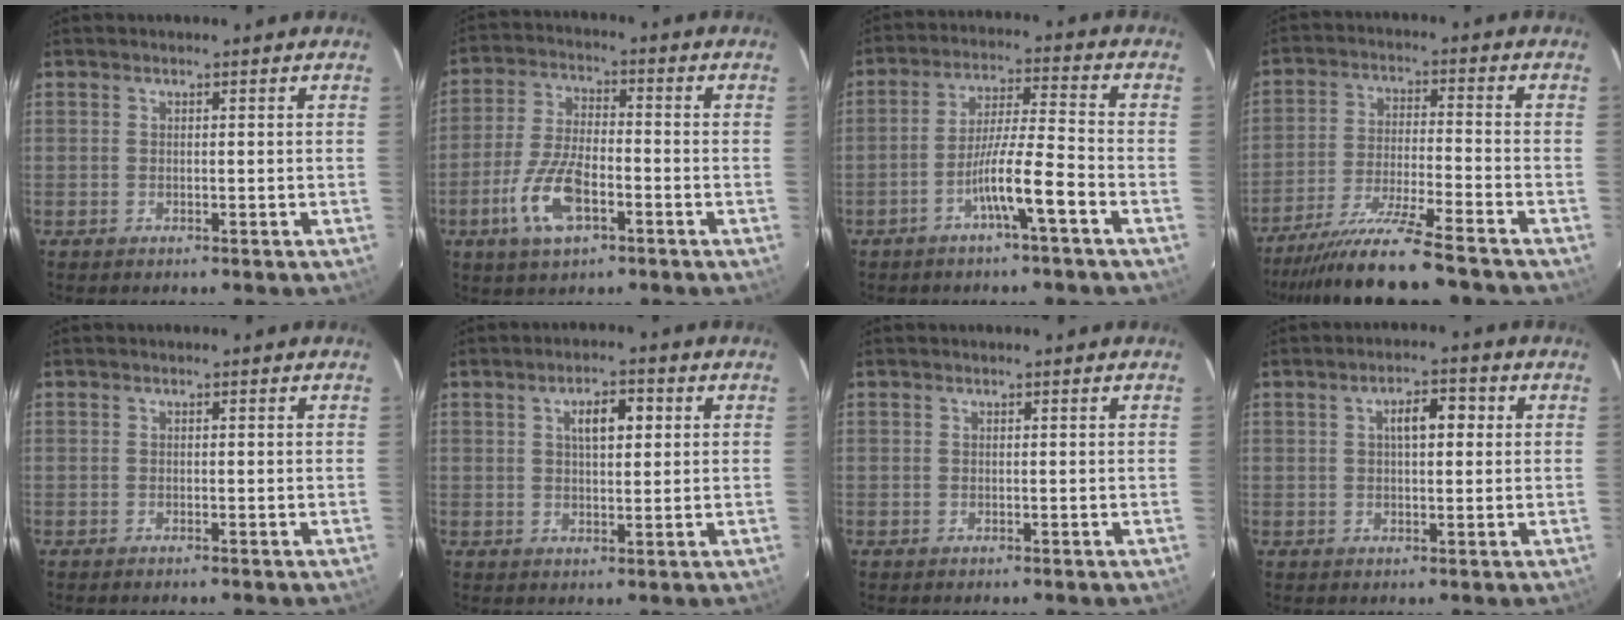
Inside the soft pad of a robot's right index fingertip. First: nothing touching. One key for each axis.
{"total": 9.7, "fx": -4.2, "fy": 3.5, "fz": 8.0, "tx": -0.175, "ty": -0.002, "tz": -0.079}
{"total": 8.4, "fx": -4.2, "fy": -0.3, "fz": 7.2, "tx": -0.133, "ty": 0.010, "tz": -0.077}
{"total": 13.1, "fx": -11.0, "fy": -0.5, "fz": 7.0, "tx": -0.116, "ty": -0.026, "tz": -0.187}
{"total": 0.7, "fx": -0.6, "fy": 0.0, "fz": 0.4, "tx": -0.010, "ty": -0.002, "tz": -0.008}
{"total": 5.0, "fx": 1.6, "fy": 1.8, "fz": 4.5, "tx": -0.076, "ty": 0.012, "tz": 0.026}
{"total": 0.0}
{"total": 4.6, "fx": 1.1, "fy": 1.6, "fz": 4.2, "tx": -0.071, "ty": 0.017, "tz": 0.017}